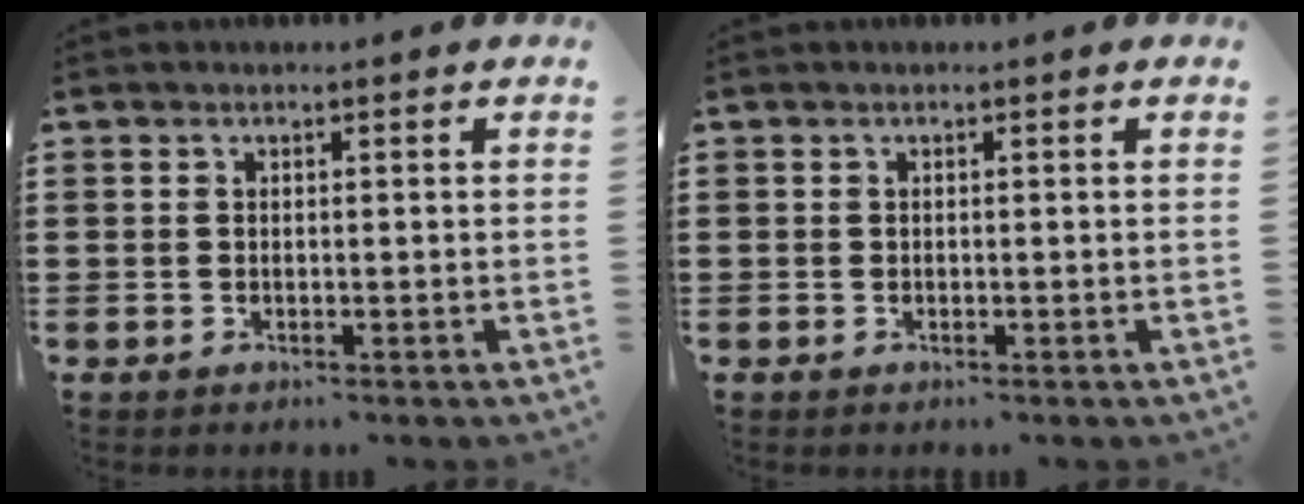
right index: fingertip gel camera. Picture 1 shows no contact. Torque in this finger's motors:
{"motor_torque": [0.07, 0.89, 0.00, 0.00]}